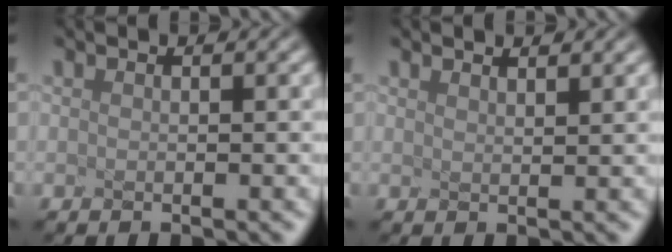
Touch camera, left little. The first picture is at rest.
{"total": 1.5, "force": [1.3, 0.3, 0.5], "torque": [-0.002, 0.016, 0.015]}